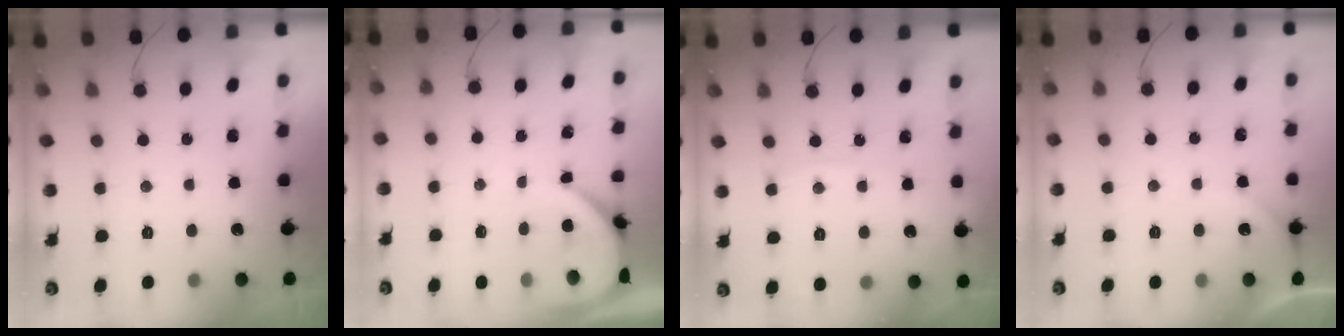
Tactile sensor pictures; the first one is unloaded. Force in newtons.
{"total": 3.5, "press": 3.5, "slide": 0.4}
{"total": 3.4, "press": 3.3, "slide": 0.4}
{"total": 3.6, "press": 3.5, "slide": 0.5}